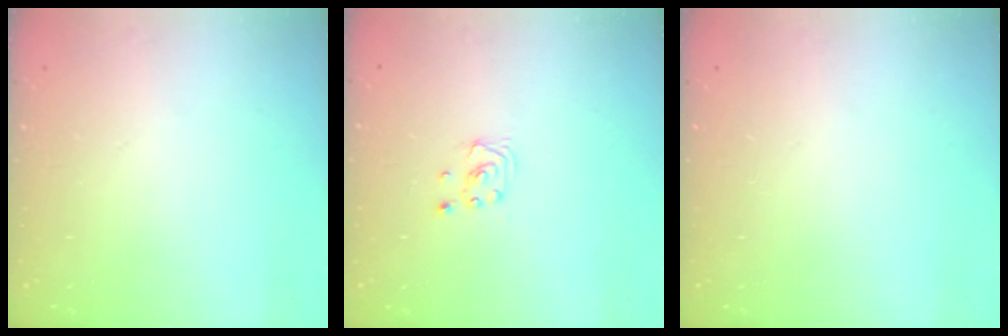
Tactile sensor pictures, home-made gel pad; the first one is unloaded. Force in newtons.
{"total": 2.2, "press": 2.2, "slide": 0.1}
{"total": 0.0}